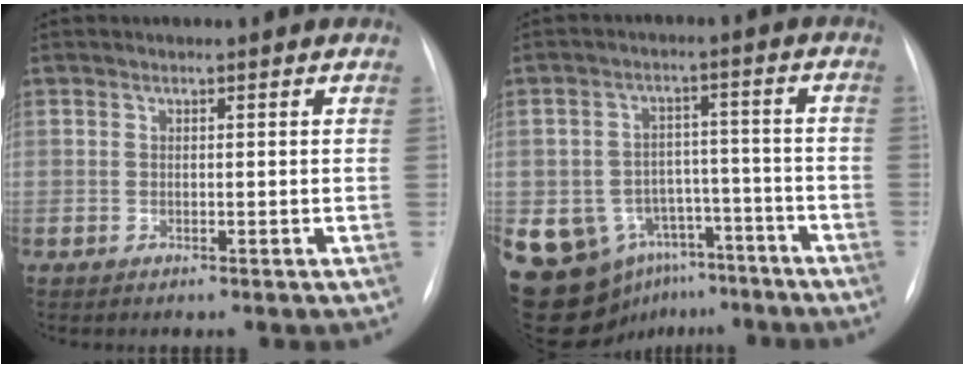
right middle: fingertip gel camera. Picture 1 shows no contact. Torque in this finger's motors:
{"motor_torque": [1.46, -0.68, 1.05, 0.21]}